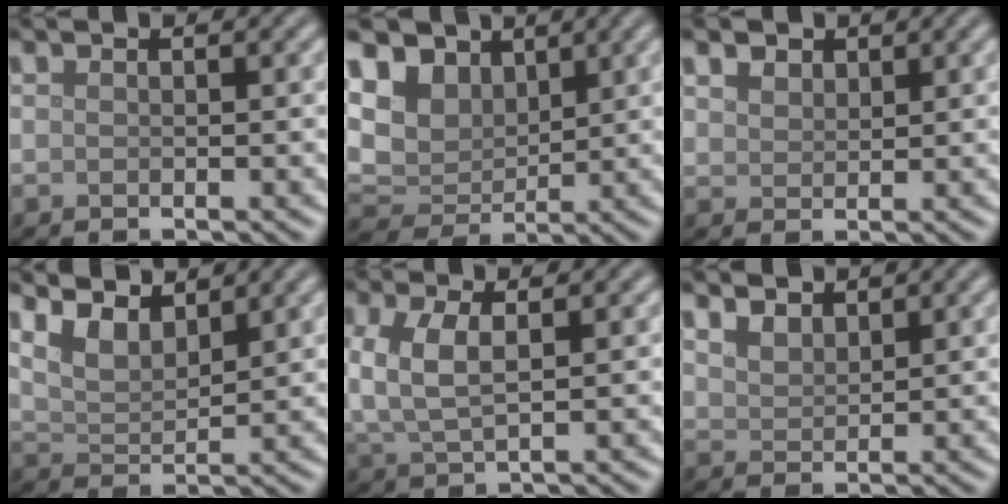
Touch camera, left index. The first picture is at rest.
{"total": 7.3, "force": [3.7, 5.2, 3.5], "torque": [-0.102, 0.014, 0.058]}
{"total": 2.1, "force": [1.6, 1.3, 0.7], "torque": [-0.021, 0.000, 0.031]}
{"total": 3.9, "force": [3.0, 1.3, 2.1], "torque": [-0.053, 0.003, 0.057]}
{"total": 4.2, "force": [0.8, 2.0, 3.6], "torque": [-0.084, 0.006, 0.018]}
{"total": 3.1, "force": [2.5, 1.5, 1.1], "torque": [-0.034, 0.001, 0.050]}